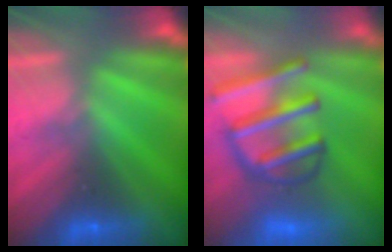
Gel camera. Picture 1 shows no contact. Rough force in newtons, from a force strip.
{"total": 6.5}